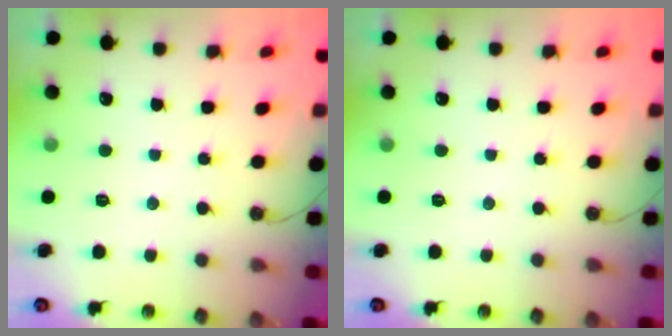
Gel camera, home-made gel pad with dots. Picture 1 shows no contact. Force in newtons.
{"total": 0.0}